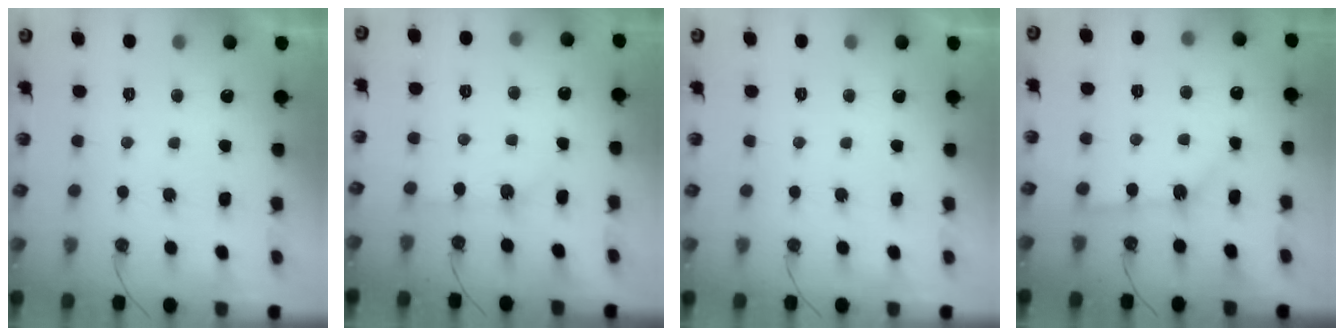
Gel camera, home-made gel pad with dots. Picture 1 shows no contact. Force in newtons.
{"total": 2.5, "press": 2.5, "slide": 0.3}
{"total": 0.0}
{"total": 2.8, "press": 2.8, "slide": 0.1}